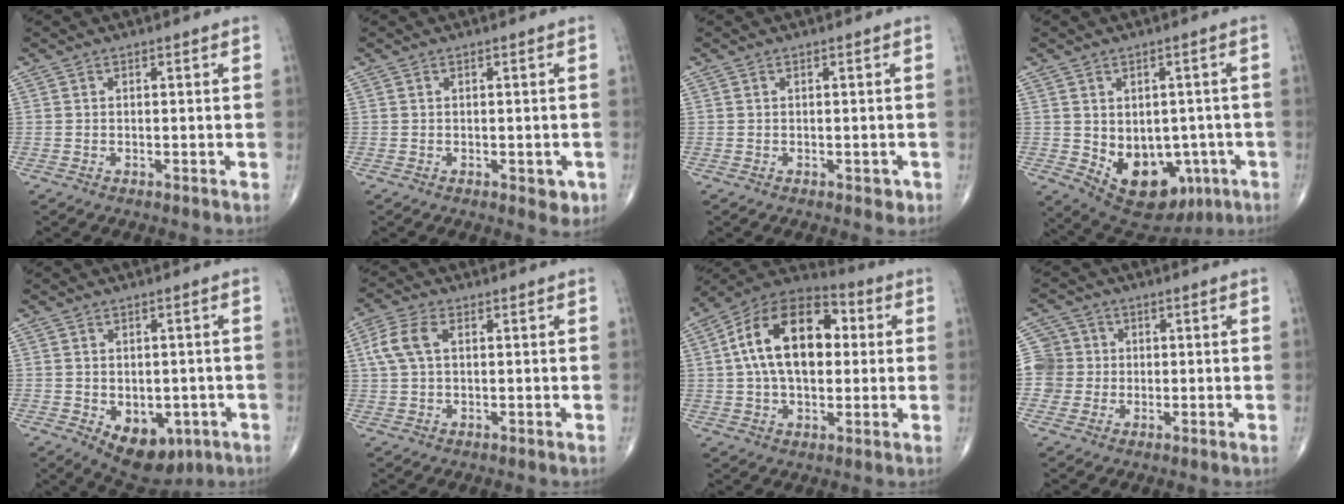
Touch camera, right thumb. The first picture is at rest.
{"total": 2.9, "force": [-0.9, 1.6, 2.3], "torque": [-0.010, -0.001, -0.008]}
{"total": 1.5, "force": [-0.4, 1.0, 1.1], "torque": [-0.006, -0.001, -0.004]}
{"total": 13.8, "force": [-3.8, 9.7, 9.1], "torque": [-0.095, 0.011, -0.028]}
{"total": 10.6, "force": [-4.1, 6.8, 6.9], "torque": [-0.072, 0.006, -0.043]}
{"total": 6.0, "force": [1.3, 3.4, 4.8], "torque": [-0.118, 0.015, 0.025]}
{"total": 19.6, "force": [3.0, 11.8, 15.4], "torque": [-0.243, 0.025, 0.042]}
{"total": 6.4, "force": [0.0, 6.4, 0.4], "torque": [0.019, 0.013, -0.008]}